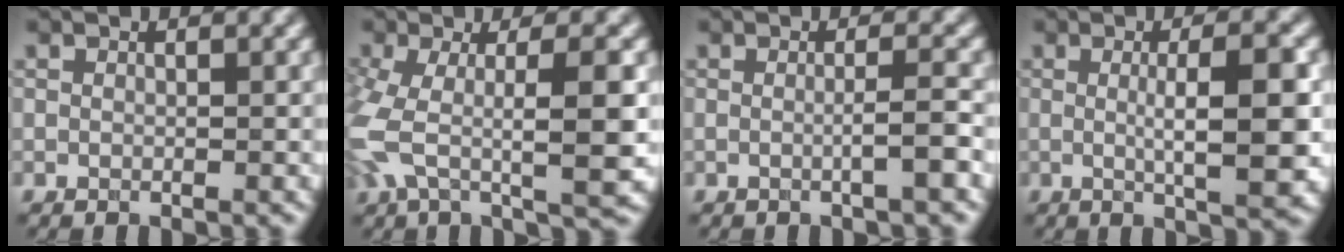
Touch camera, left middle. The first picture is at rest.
{"total": 8.5, "force": [-1.1, 2.6, 8.0], "torque": [-0.159, -0.001, -0.025]}
{"total": 2.2, "force": [-0.4, 0.3, 2.1], "torque": [-0.029, 0.001, -0.017]}
{"total": 6.5, "force": [0.0, 1.4, 6.4], "torque": [-0.086, 0.001, -0.001]}